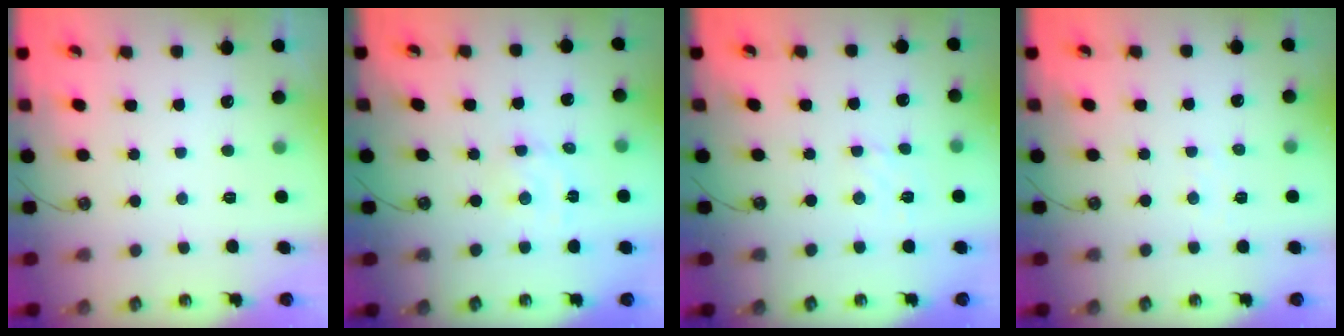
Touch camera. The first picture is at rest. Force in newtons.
{"total": 2.7, "press": 2.7, "slide": 0.1}
{"total": 1.4, "press": 1.2, "slide": 0.7}
{"total": 3.6, "press": 3.6, "slide": 0.5}